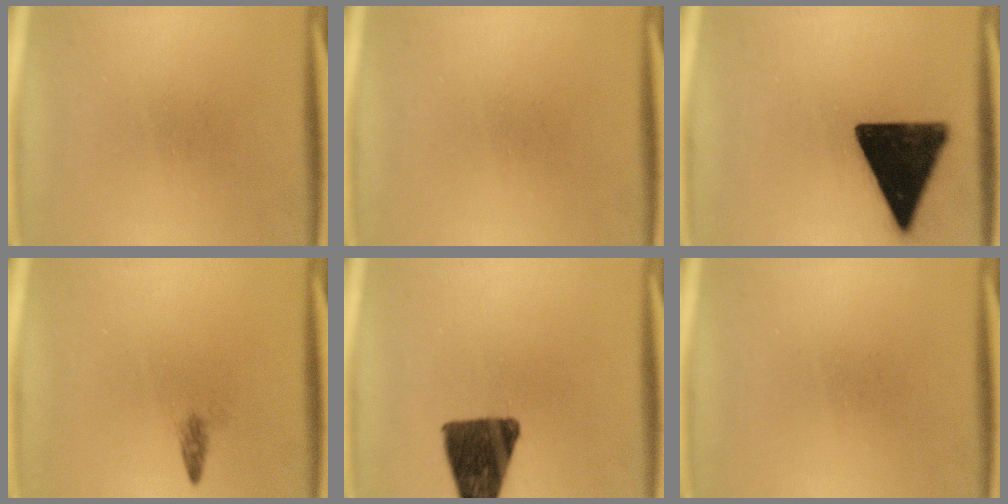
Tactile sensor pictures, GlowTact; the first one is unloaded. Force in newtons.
{"total": 0.0}
{"total": 17.4}
{"total": 1.1}
{"total": 12.7}
{"total": 0.0}